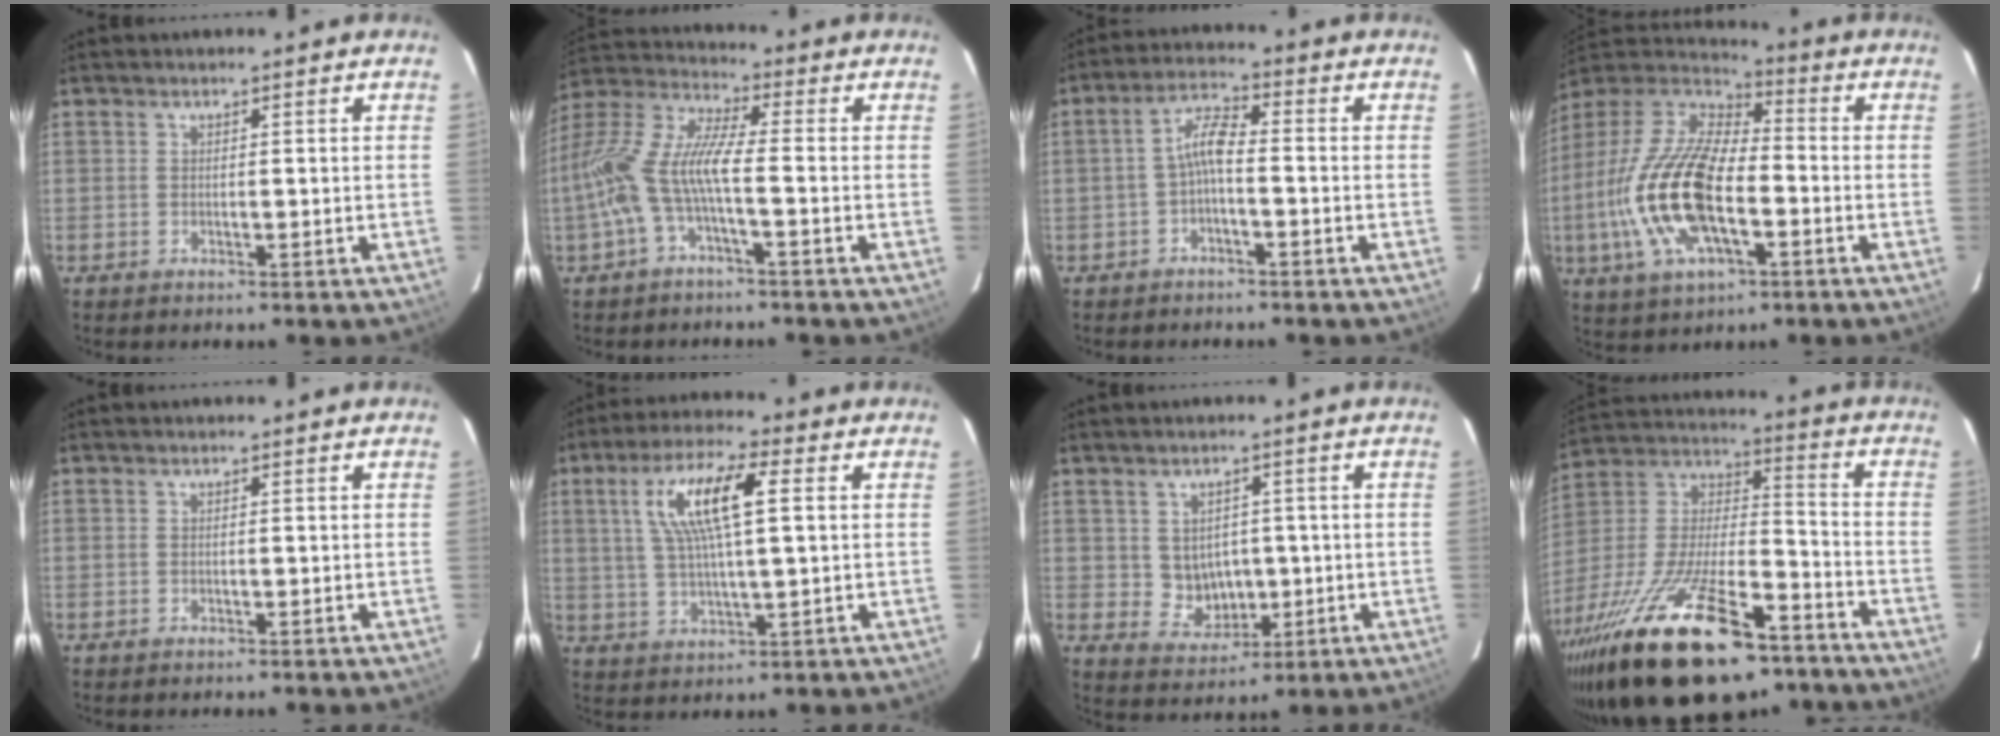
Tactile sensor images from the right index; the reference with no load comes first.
{"total": 11.9, "force": [-3.0, 2.3, 11.3], "torque": [-0.236, 0.006, -0.060]}
{"total": 4.6, "force": [-1.6, 1.2, 4.1], "torque": [-0.089, 0.016, -0.032]}
{"total": 20.9, "force": [-5.0, 9.1, 18.2], "torque": [-0.387, -0.013, -0.096]}
{"total": 0.0}
{"total": 12.0, "force": [3.2, 2.8, 11.3], "torque": [-0.216, 0.015, 0.062]}
{"total": 5.9, "force": [0.1, 5.4, 2.4], "torque": [-0.049, 0.007, 0.020]}
{"total": 30.8, "force": [-19.9, 11.2, 20.7], "torque": [-0.405, -0.034, -0.318]}